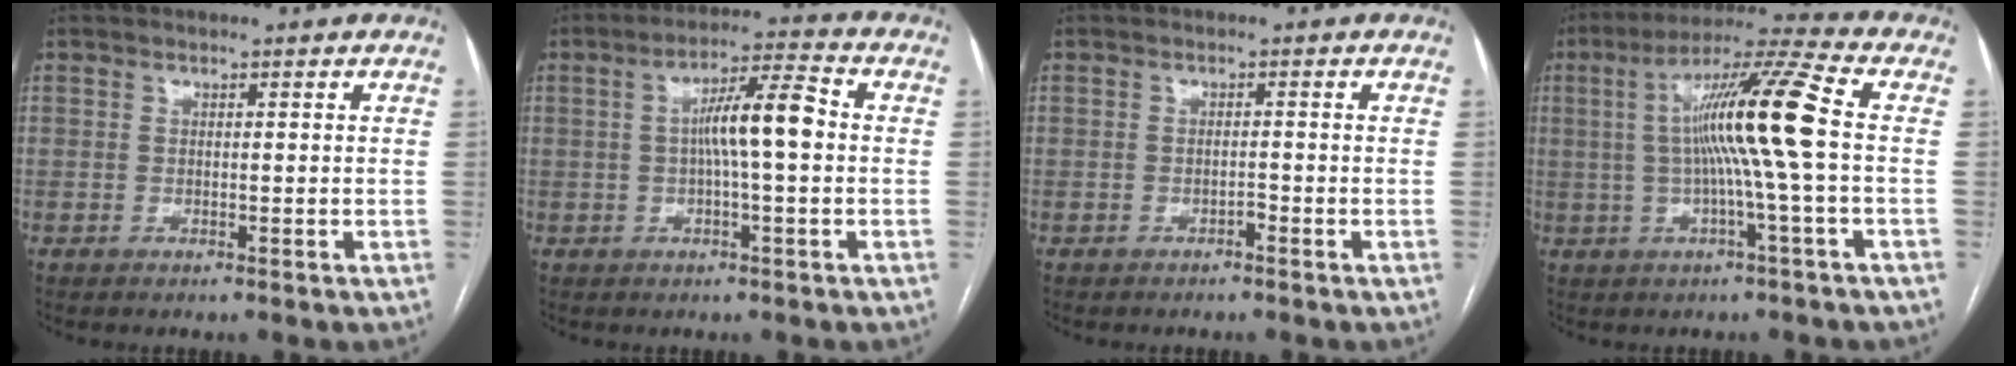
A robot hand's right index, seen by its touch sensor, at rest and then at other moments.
{"total": 8.0, "force": [0.1, 0.6, 8.0], "torque": [-0.142, 0.020, -0.002]}
{"total": 0.7, "force": [-0.4, 0.2, 0.4], "torque": [-0.011, 0.000, -0.007]}
{"total": 13.0, "force": [0.4, -1.5, 12.9], "torque": [-0.227, 0.017, 0.003]}